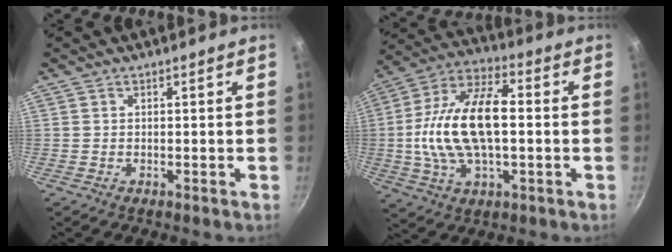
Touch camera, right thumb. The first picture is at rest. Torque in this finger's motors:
{"motor_torque": [0.39, 2.60, 2.11, -0.19, 0.65]}